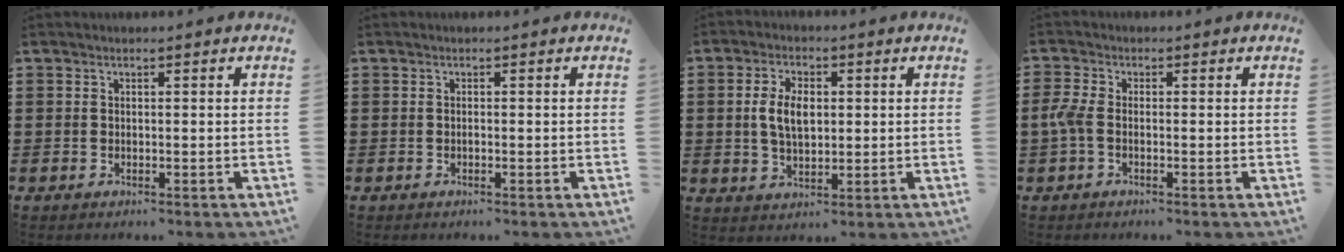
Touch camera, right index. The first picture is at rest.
{"total": 0.0}
{"total": 5.8, "force": [0.5, 3.3, 4.8], "torque": [-0.104, 0.004, 0.000]}
{"total": 3.1, "force": [-1.0, 1.4, 2.6], "torque": [-0.076, -0.007, -0.026]}